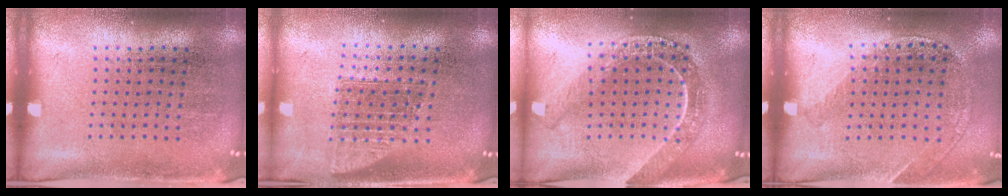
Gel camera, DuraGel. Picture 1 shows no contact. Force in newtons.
{"total": 1.4, "press": 1.2, "slide": 0.8}
{"total": 2.2, "press": 1.9, "slide": 1.1}
{"total": 1.2, "press": 1.2, "slide": 0.2}